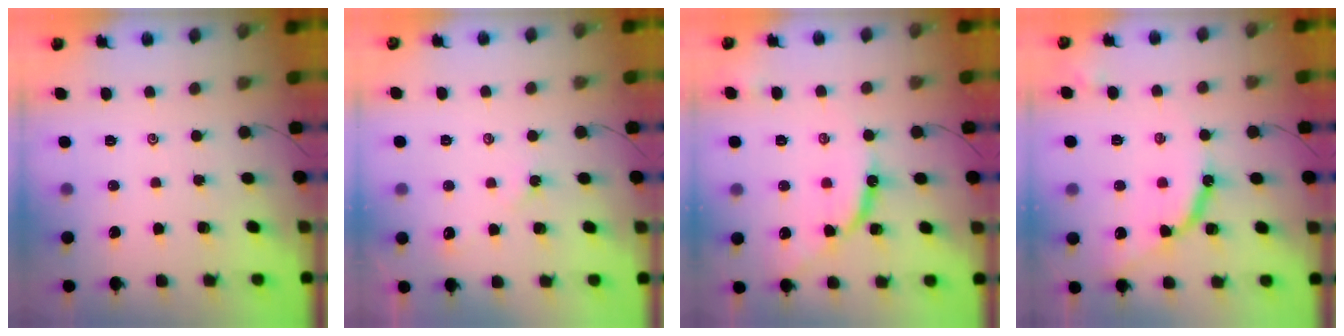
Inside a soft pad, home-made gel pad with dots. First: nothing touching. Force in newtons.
{"total": 3.0, "press": 2.9, "slide": 0.4}
{"total": 11.0, "press": 10.9, "slide": 0.9}
{"total": 10.8, "press": 10.8, "slide": 0.7}